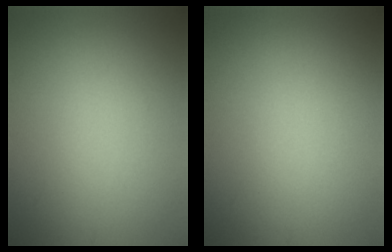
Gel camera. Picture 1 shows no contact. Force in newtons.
{"total": 0.0}